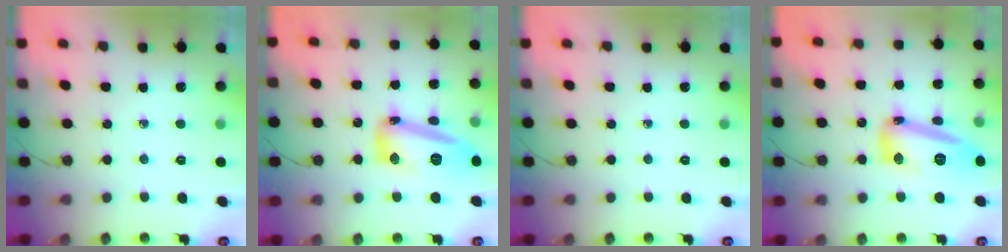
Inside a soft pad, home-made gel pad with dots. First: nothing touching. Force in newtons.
{"total": 28.9, "press": 21.0, "slide": 19.9}
{"total": 0.0}
{"total": 28.9, "press": 21.0, "slide": 19.9}